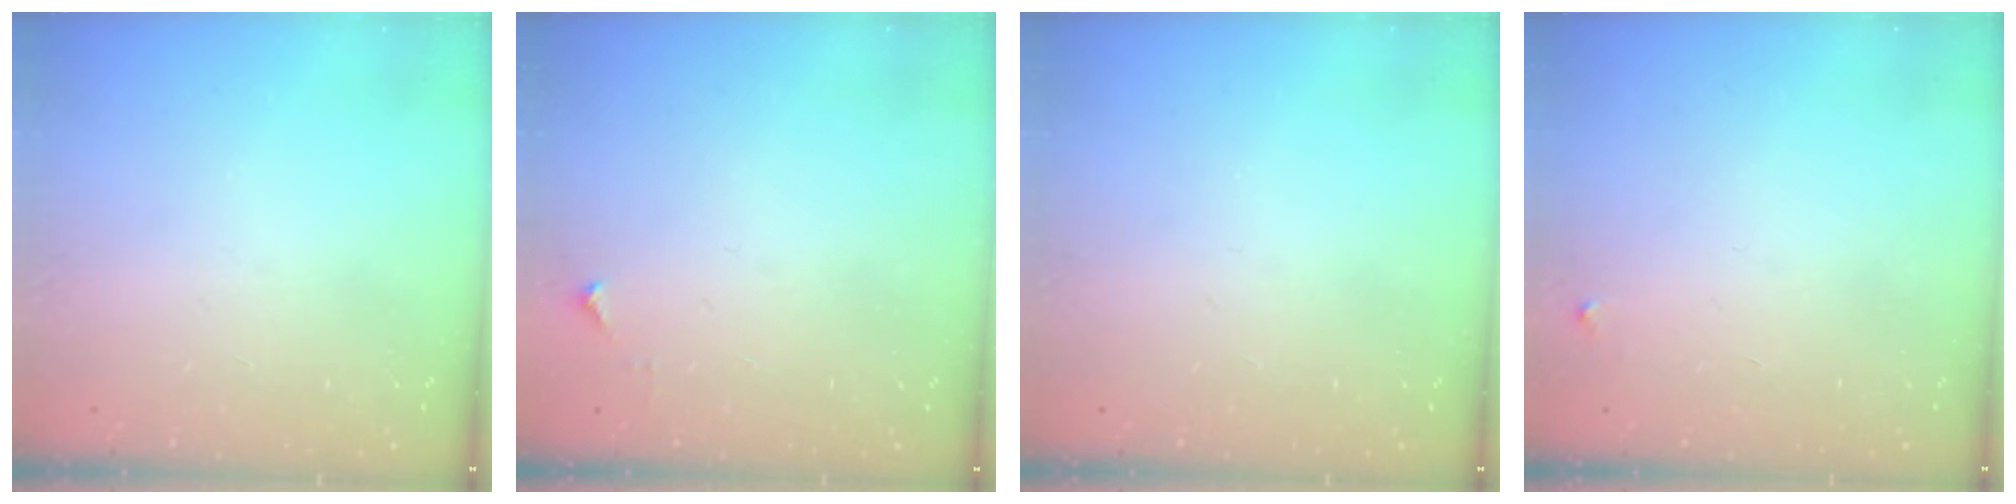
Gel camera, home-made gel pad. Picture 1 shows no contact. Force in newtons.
{"total": 3.4, "press": 3.4, "slide": 0.4}
{"total": 0.0}
{"total": 2.3, "press": 2.3, "slide": 0.2}